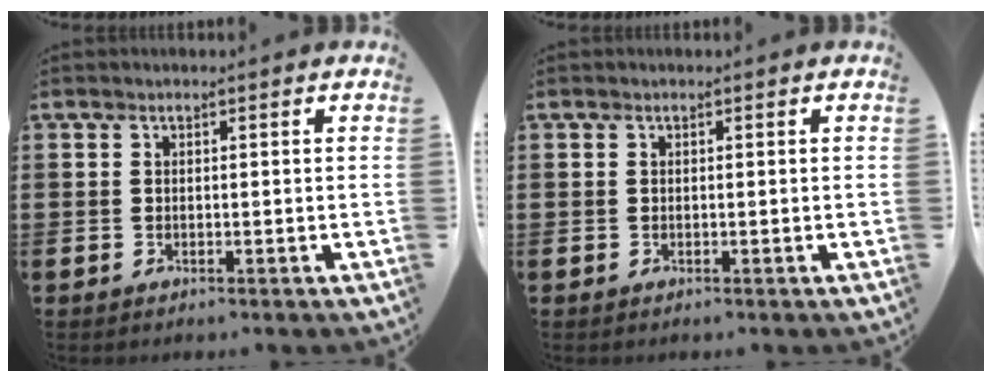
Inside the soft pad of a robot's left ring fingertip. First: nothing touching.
{"total": 0.0}